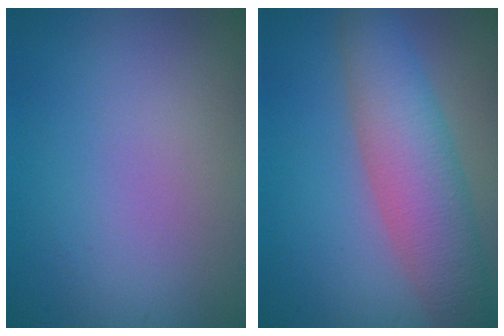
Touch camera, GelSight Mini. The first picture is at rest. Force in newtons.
{"total": 5.7, "press": 5.7, "slide": 0.3}